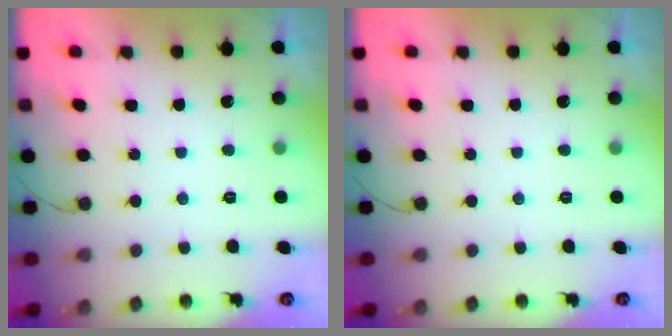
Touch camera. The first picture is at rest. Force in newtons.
{"total": 0.0}